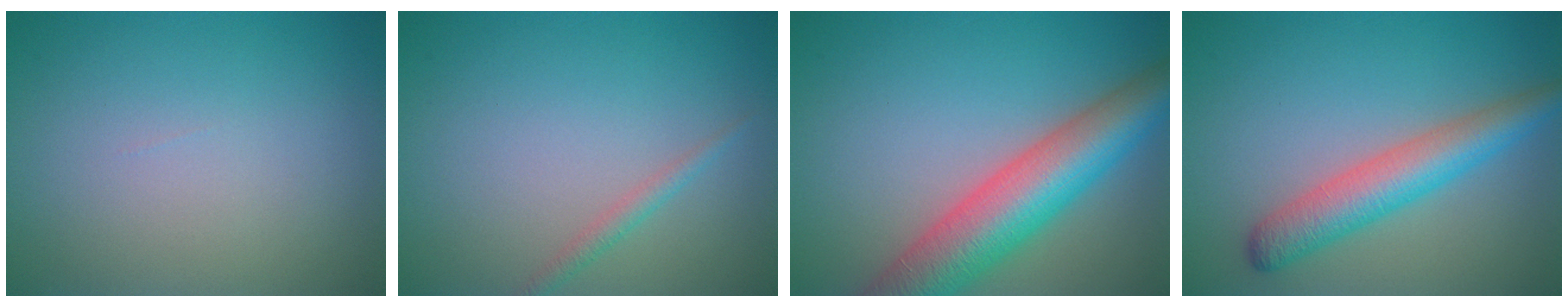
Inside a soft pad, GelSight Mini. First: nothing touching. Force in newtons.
{"total": 1.2, "press": 1.2, "slide": 0.1}
{"total": 9.2, "press": 9.2, "slide": 0.4}
{"total": 5.0, "press": 5.0, "slide": 0.1}